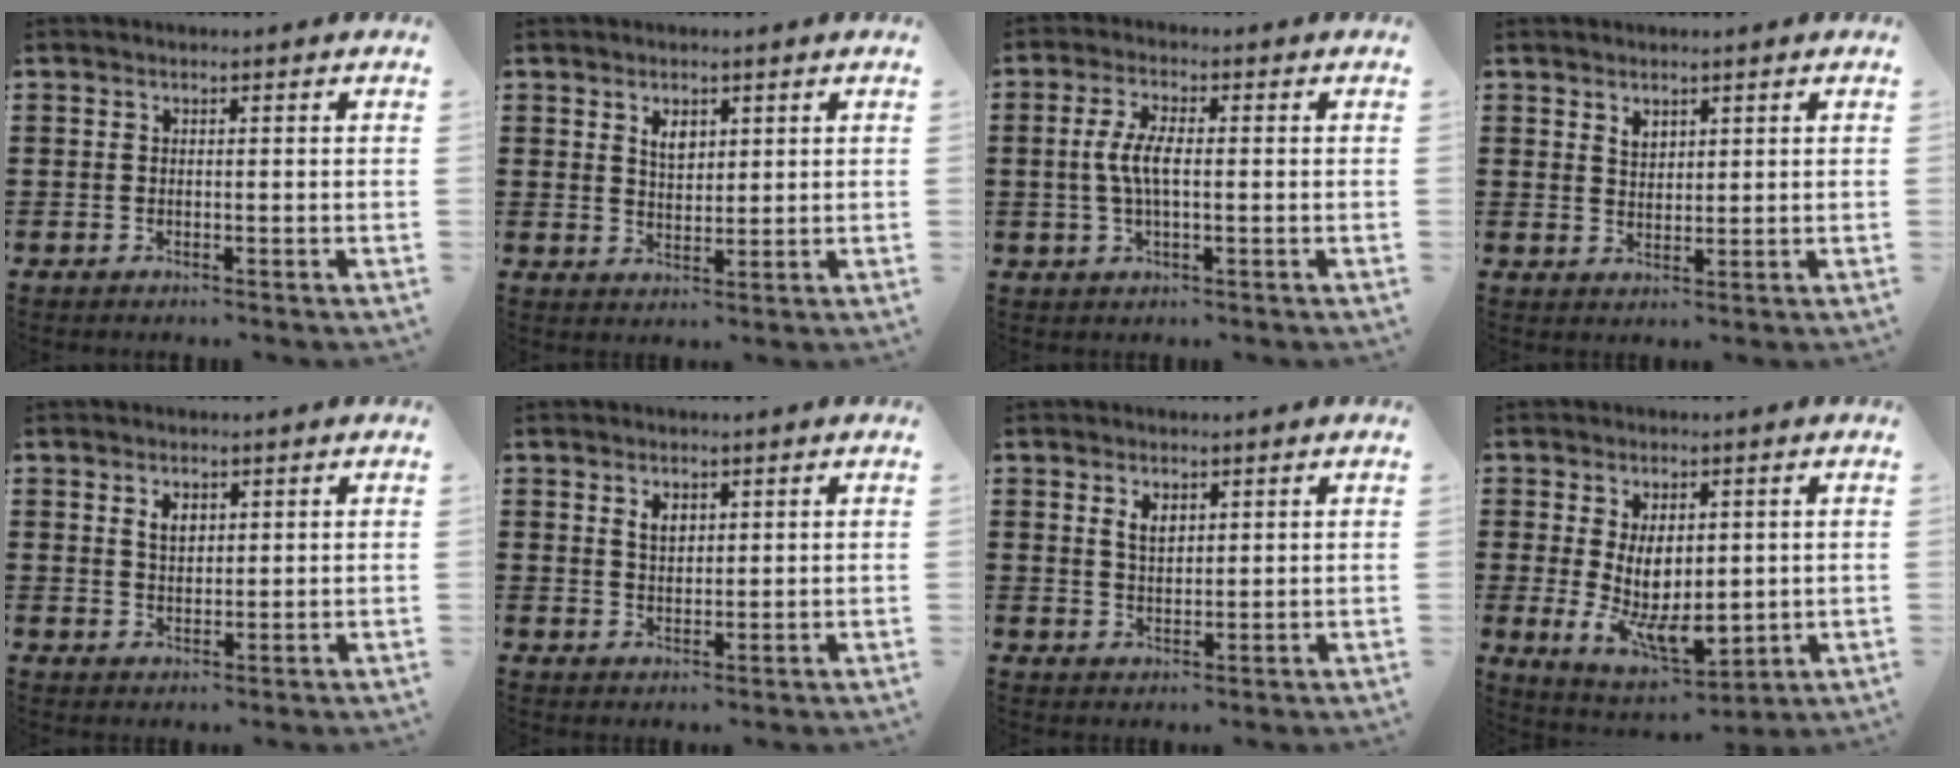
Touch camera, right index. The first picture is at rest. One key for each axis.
{"total": 3.0, "fx": 1.7, "fy": 1.7, "fz": 1.8, "tx": -0.034, "ty": 0.002, "tz": 0.029}
{"total": 5.2, "fx": -0.2, "fy": 1.7, "fz": 4.9, "tx": -0.110, "ty": -0.003, "tz": -0.012}
{"total": 1.9, "fx": 1.4, "fy": 1.1, "fz": 0.6, "tx": -0.015, "ty": 0.004, "tz": 0.027}
{"total": 2.6, "fx": 1.2, "fy": 1.5, "fz": 1.7, "tx": -0.030, "ty": 0.003, "tz": 0.020}
{"total": 2.5, "fx": 1.3, "fy": 1.5, "fz": 1.6, "tx": -0.028, "ty": 0.002, "tz": 0.021}
{"total": 2.7, "fx": 1.5, "fy": 1.5, "fz": 1.8, "tx": -0.039, "ty": 0.005, "tz": 0.027}
{"total": 8.3, "fx": 0.2, "fy": 4.7, "fz": 6.9, "tx": -0.132, "ty": -0.008, "tz": 0.002}